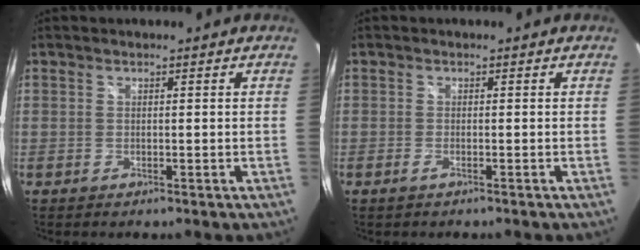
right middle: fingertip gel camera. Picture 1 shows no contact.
{"total": 1.2, "force": [-0.8, 0.4, 0.9], "torque": [-0.019, -0.002, -0.015]}